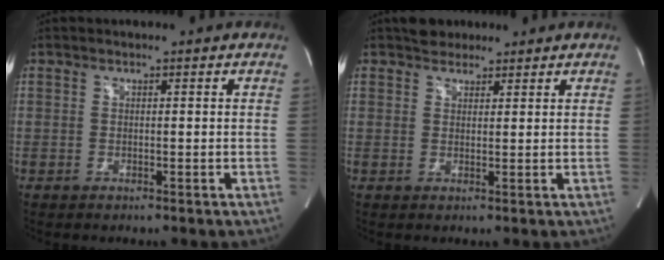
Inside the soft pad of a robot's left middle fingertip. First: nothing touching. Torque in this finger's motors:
{"motor_torque": [0.08, -0.05, -0.02, 0.02]}